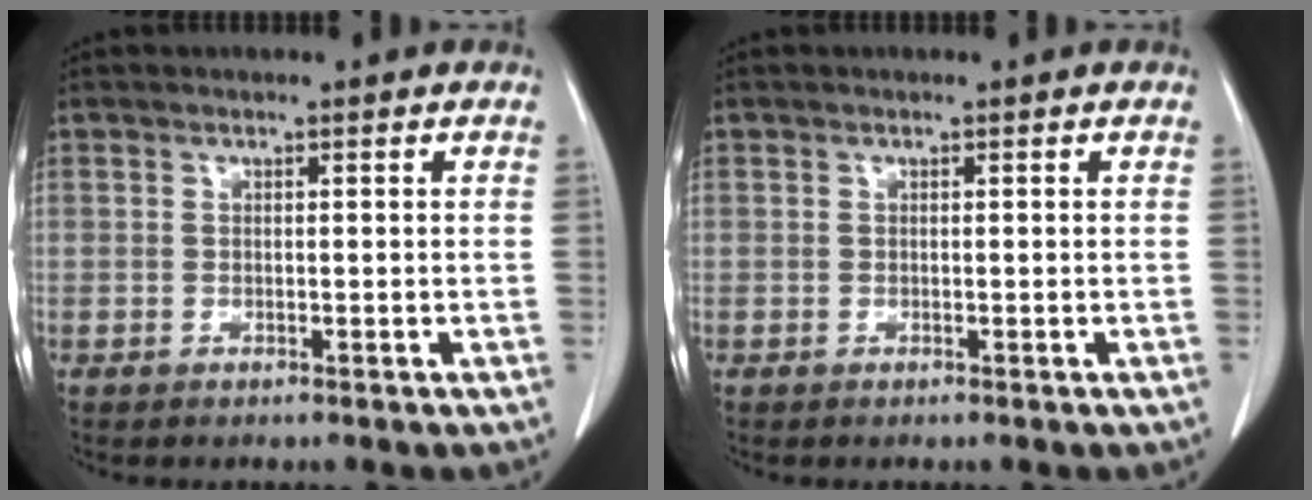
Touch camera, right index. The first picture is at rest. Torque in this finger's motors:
{"motor_torque": [0.00, 0.00, 0.00, 0.00]}